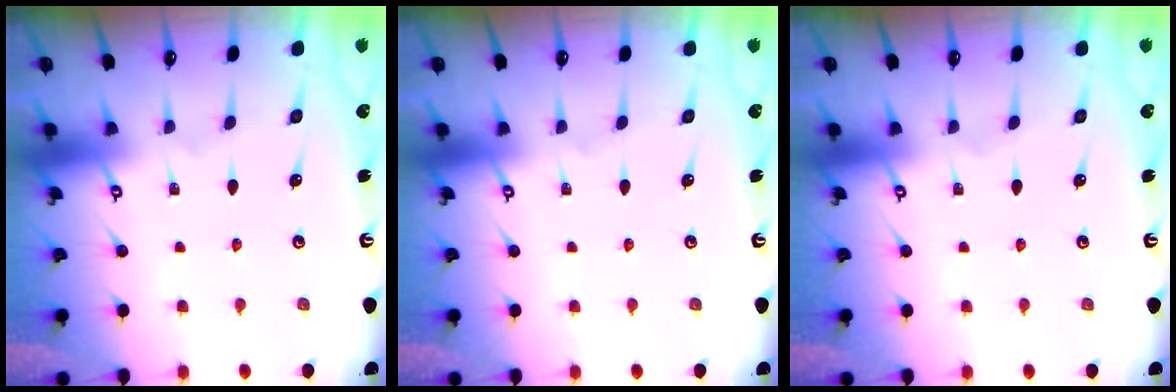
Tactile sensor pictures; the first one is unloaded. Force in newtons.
{"total": 0.0}
{"total": 0.0}